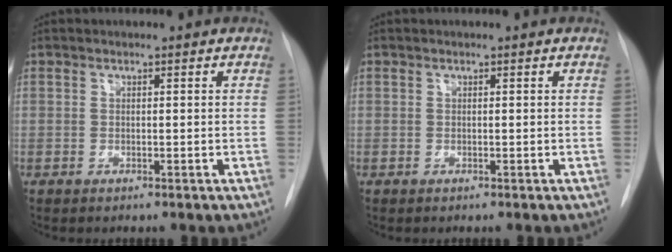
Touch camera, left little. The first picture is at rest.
{"total": 0.0}